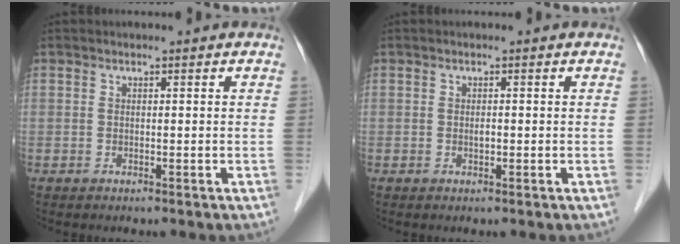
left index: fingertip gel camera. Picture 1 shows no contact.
{"total": 0.7, "force": [-0.1, 0.3, 0.6], "torque": [-0.012, 0.000, -0.001]}